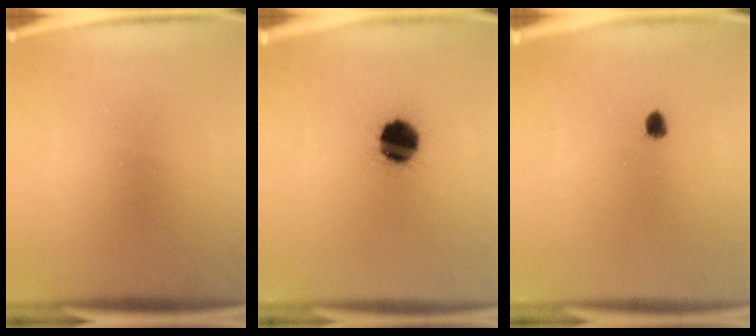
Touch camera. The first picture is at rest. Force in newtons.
{"total": 11.2}
{"total": 1.5}